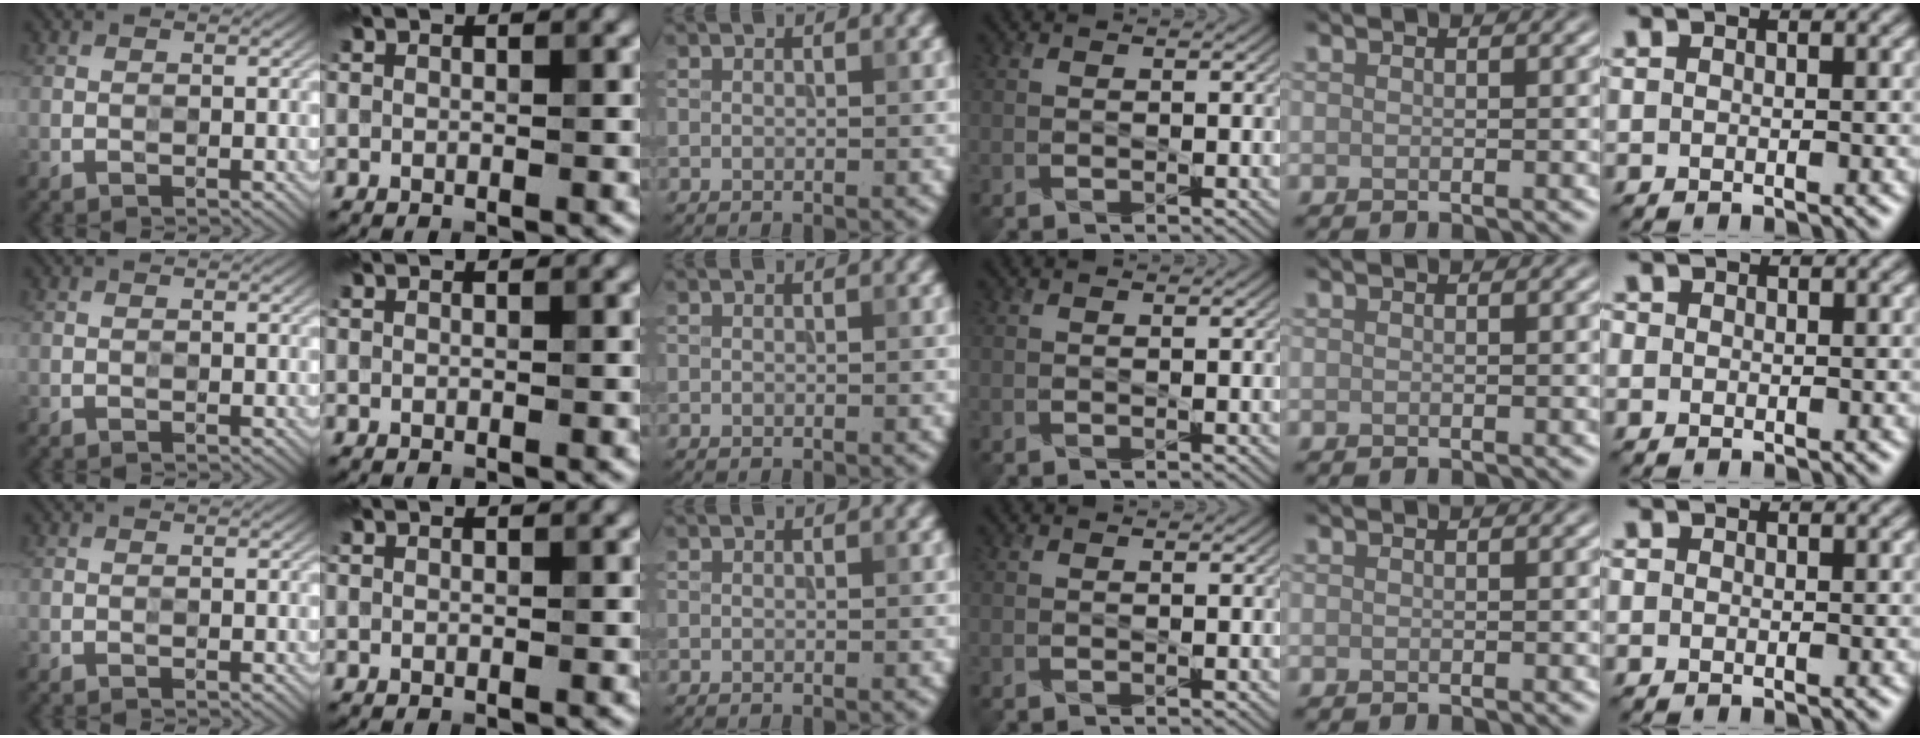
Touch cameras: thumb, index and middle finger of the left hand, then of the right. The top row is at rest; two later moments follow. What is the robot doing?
{"motion": "press", "object": "sticky note"}